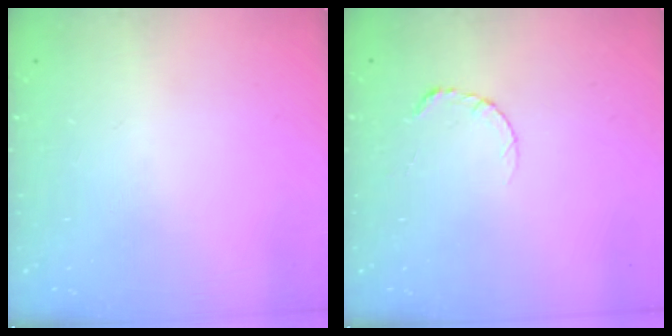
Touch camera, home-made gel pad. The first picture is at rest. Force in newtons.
{"total": 3.4, "press": 3.4, "slide": 0.4}